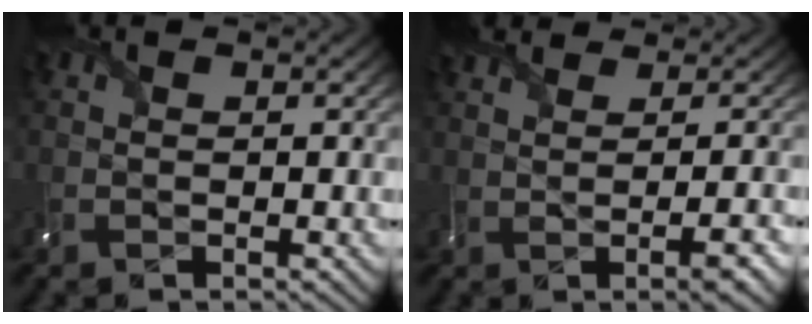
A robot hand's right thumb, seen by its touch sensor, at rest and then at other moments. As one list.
[{"total": 5.6, "force": [2.7, 1.8, 4.6], "torque": [-0.055, 0.032, 0.023]}]